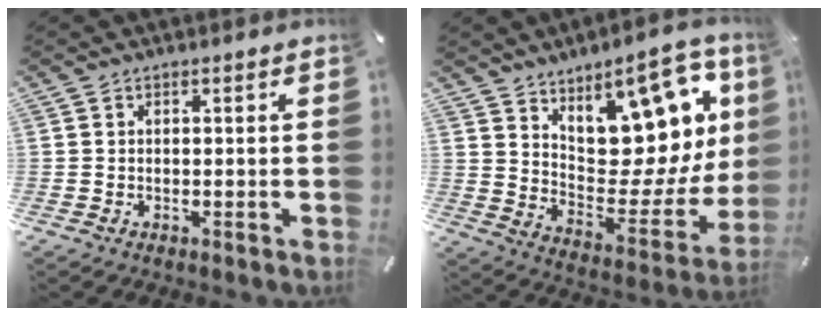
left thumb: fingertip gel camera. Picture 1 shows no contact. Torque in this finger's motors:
{"motor_torque": [2.92, 2.09, 0.48, -0.33, 0.21]}